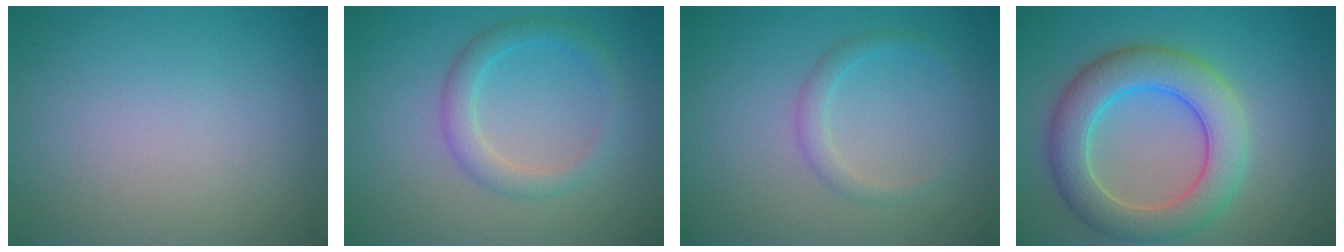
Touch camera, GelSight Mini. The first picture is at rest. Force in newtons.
{"total": 2.6, "press": 2.6, "slide": 0.1}
{"total": 1.6, "press": 1.6, "slide": 0.1}
{"total": 6.9, "press": 6.9, "slide": 0.5}